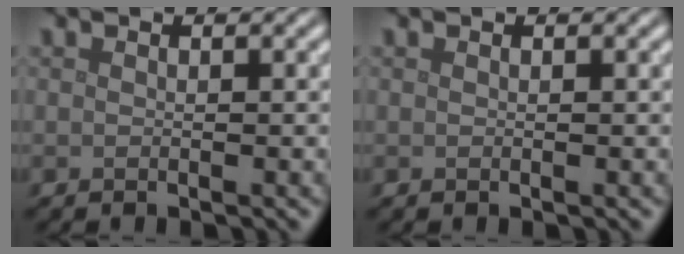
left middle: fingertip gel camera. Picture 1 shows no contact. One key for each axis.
{"total": 0.0}